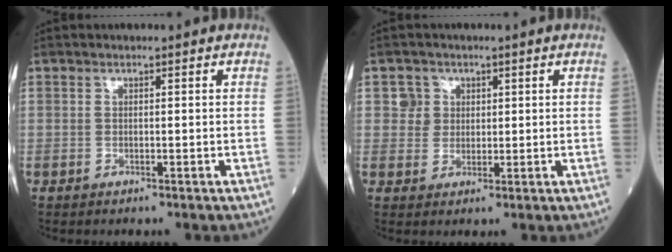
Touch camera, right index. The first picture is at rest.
{"total": 3.2, "force": [1.1, 3.0, 0.1], "torque": [0.006, 0.004, 0.018]}